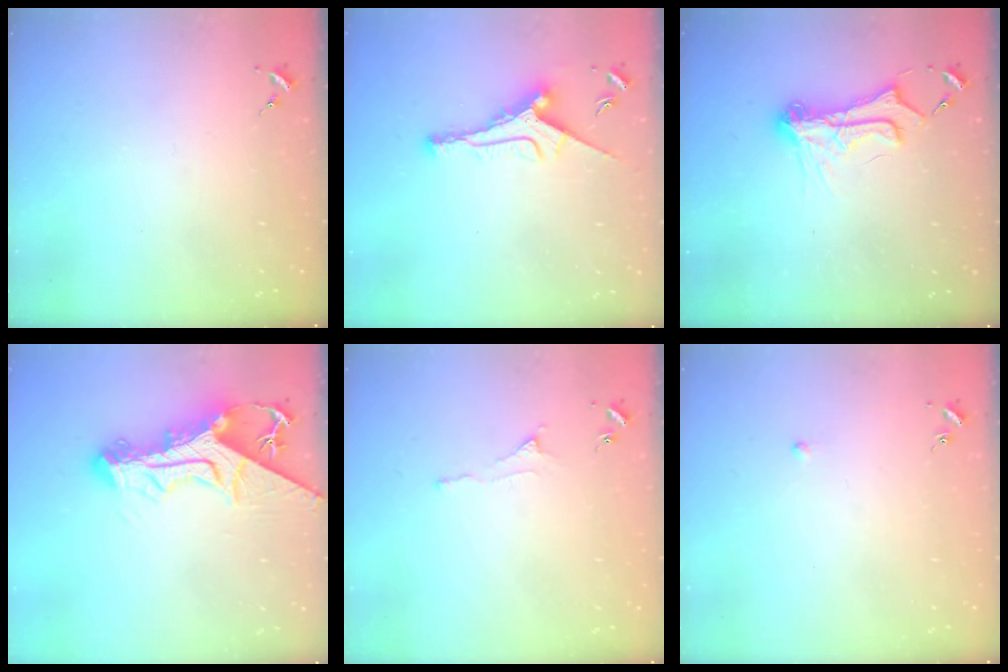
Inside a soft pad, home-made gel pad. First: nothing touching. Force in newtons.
{"total": 10.4, "press": 10.4, "slide": 0.2}
{"total": 12.5, "press": 12.5, "slide": 0.7}
{"total": 17.2, "press": 17.1, "slide": 1.6}
{"total": 3.7, "press": 3.6, "slide": 0.7}
{"total": 2.6, "press": 2.5, "slide": 0.6}